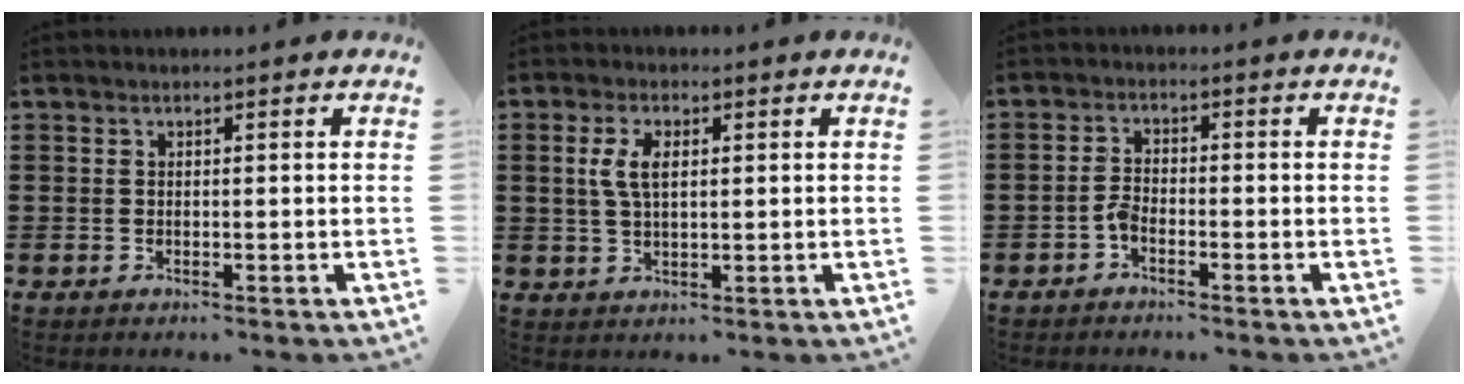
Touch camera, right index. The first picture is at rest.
{"total": 4.5, "force": [0.9, 2.2, 3.9], "torque": [-0.090, 0.008, 0.011]}
{"total": 2.0, "force": [-1.4, 0.8, 1.3], "torque": [-0.034, 0.003, -0.030]}